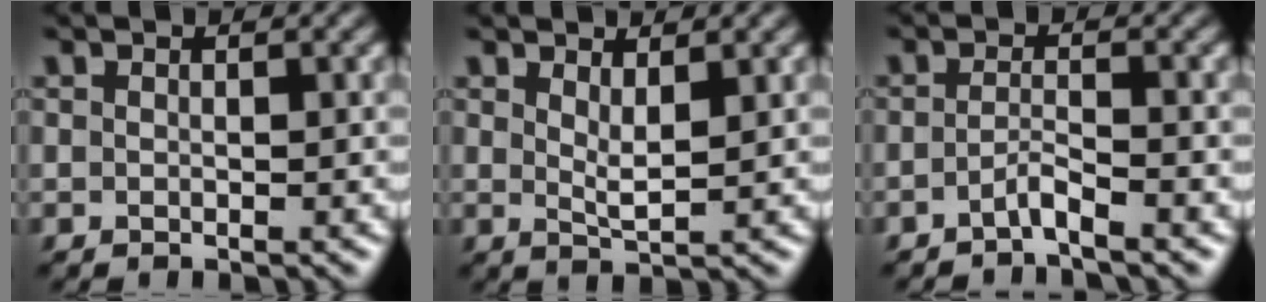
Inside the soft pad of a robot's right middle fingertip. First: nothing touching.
{"total": 2.0, "force": [1.1, 0.5, 1.6], "torque": [-0.032, -0.009, 0.022]}
{"total": 1.7, "force": [-1.2, 0.1, 1.2], "torque": [-0.021, 0.002, -0.029]}